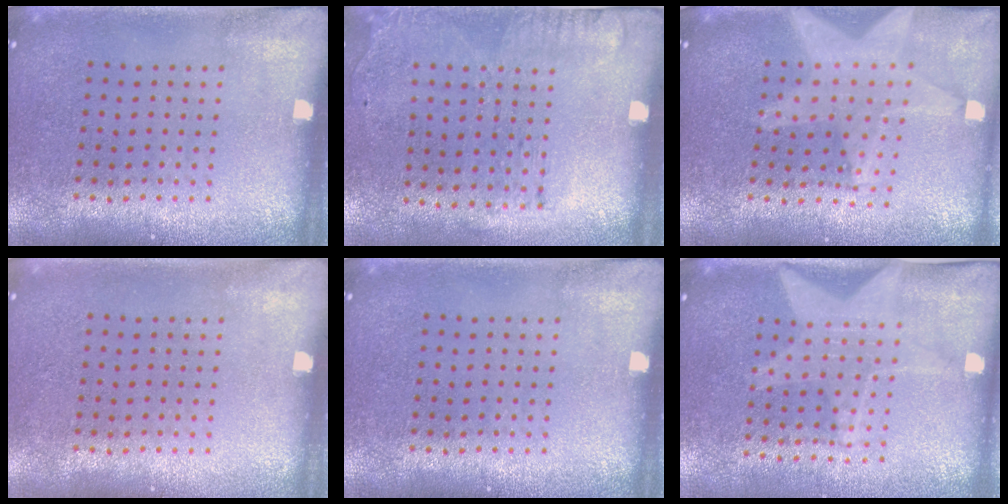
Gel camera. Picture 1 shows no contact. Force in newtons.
{"total": 1.8, "press": 1.2, "slide": 1.3}
{"total": 2.2, "press": 1.8, "slide": 1.2}
{"total": 0.0}
{"total": 0.0}
{"total": 1.9, "press": 1.6, "slide": 1.1}